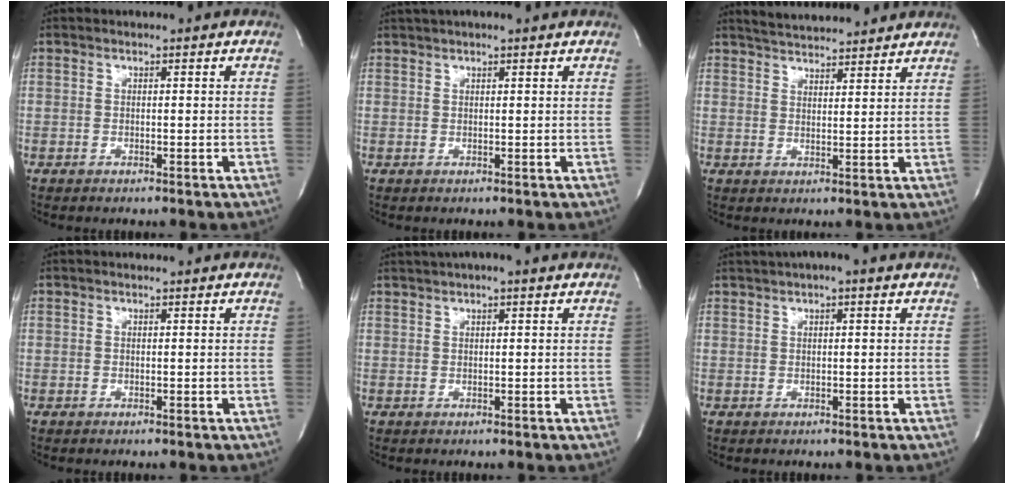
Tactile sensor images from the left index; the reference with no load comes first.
{"total": 4.8, "force": [4.2, 0.2, 2.4], "torque": [-0.040, 0.033, 0.060]}
{"total": 10.6, "force": [9.9, 1.5, 3.4], "torque": [-0.059, 0.019, 0.142]}
{"total": 1.7, "force": [1.6, 0.2, 0.5], "torque": [-0.010, 0.019, 0.020]}
{"total": 6.6, "force": [5.3, 0.8, 3.9], "torque": [-0.067, 0.036, 0.078]}
{"total": 5.8, "force": [4.3, 0.9, 3.8], "torque": [-0.066, 0.035, 0.064]}